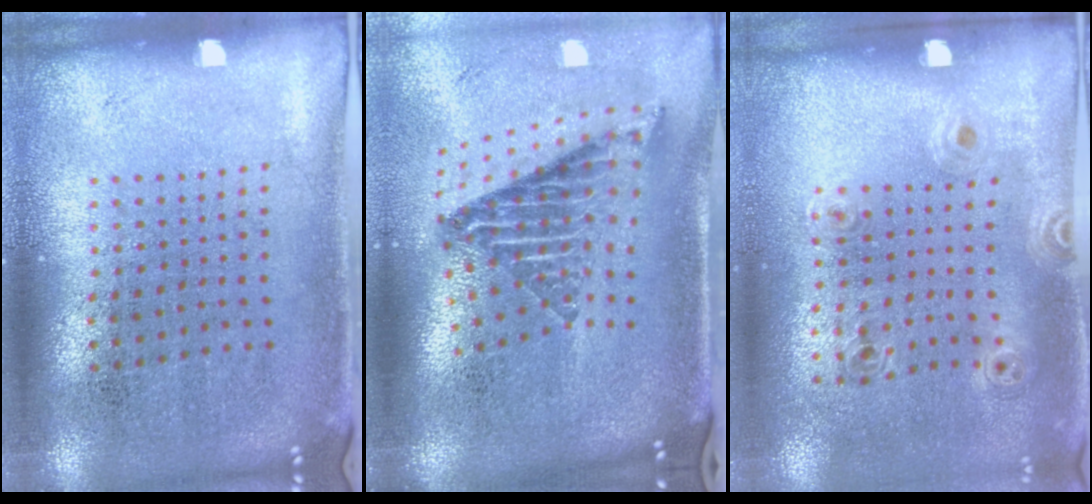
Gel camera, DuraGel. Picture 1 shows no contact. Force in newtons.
{"total": 2.7, "press": 1.7, "slide": 2.1}
{"total": 1.1, "press": 0.9, "slide": 0.7}